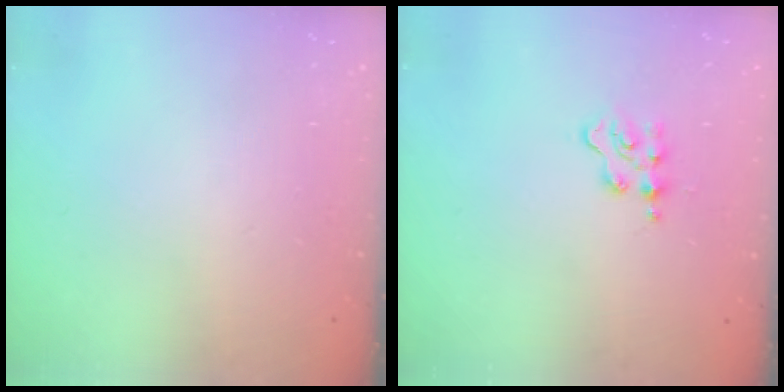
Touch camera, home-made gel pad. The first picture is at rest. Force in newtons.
{"total": 3.0, "press": 3.0, "slide": 0.5}